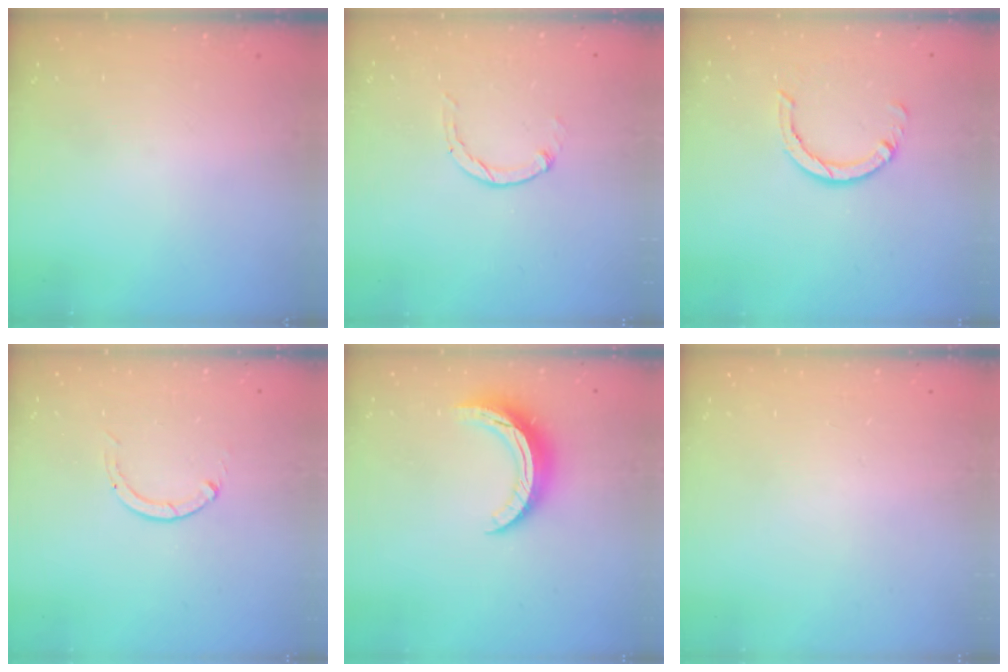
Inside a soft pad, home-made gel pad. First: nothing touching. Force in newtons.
{"total": 0.8, "press": 0.7, "slide": 0.2}
{"total": 5.2, "press": 5.2, "slide": 0.4}
{"total": 0.0}
{"total": 9.9, "press": 9.9, "slide": 0.7}
{"total": 2.6, "press": 2.6, "slide": 0.2}